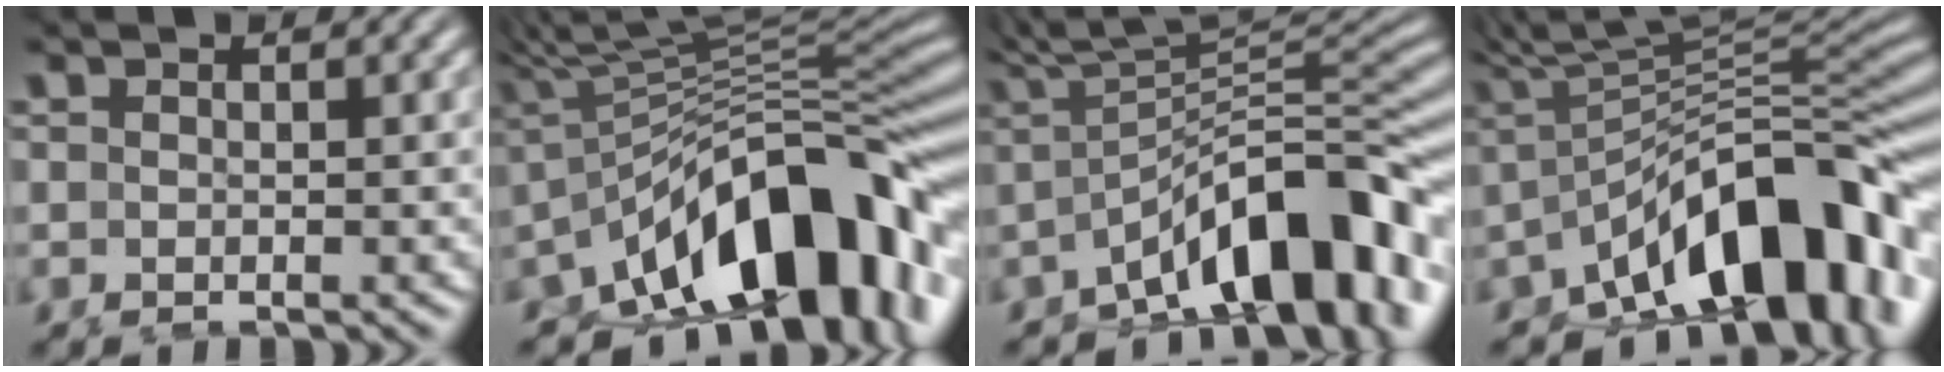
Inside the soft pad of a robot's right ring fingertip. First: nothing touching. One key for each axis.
{"total": 15.4, "fx": -5.2, "fy": 7.4, "fz": 12.5, "tx": -0.190, "ty": -0.025, "tz": -0.058}
{"total": 11.1, "fx": -4.1, "fy": 4.5, "fz": 9.3, "tx": -0.136, "ty": -0.024, "tz": -0.049}
{"total": 12.8, "fx": -5.1, "fy": 5.6, "fz": 10.4, "tx": -0.154, "ty": -0.026, "tz": -0.060}